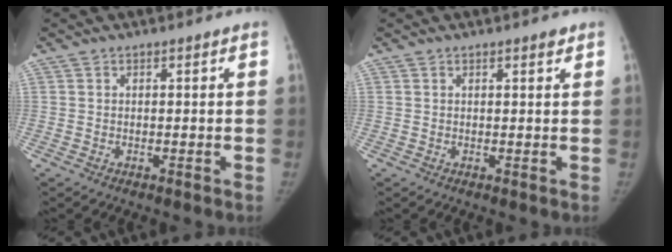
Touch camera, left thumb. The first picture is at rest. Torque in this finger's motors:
{"motor_torque": [0.30, 0.13, 0.13, -0.11, 0.02]}